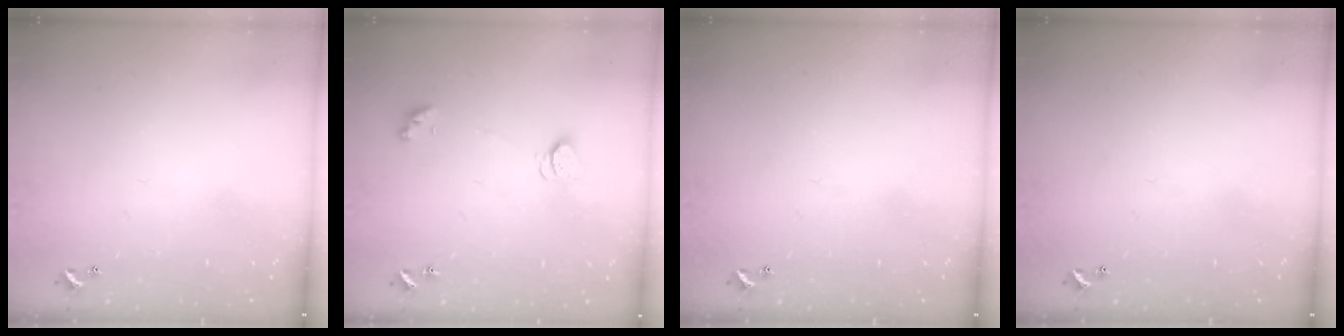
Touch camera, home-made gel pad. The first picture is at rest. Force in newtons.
{"total": 2.5, "press": 2.4, "slide": 0.3}
{"total": 0.0}
{"total": 0.0}